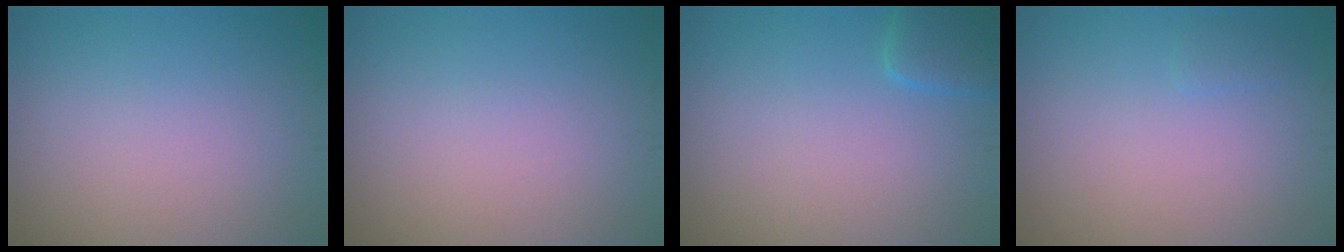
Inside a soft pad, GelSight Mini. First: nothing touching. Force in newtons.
{"total": 0.0}
{"total": 2.3, "press": 2.3, "slide": 0.2}
{"total": 0.6, "press": 0.6, "slide": 0.1}